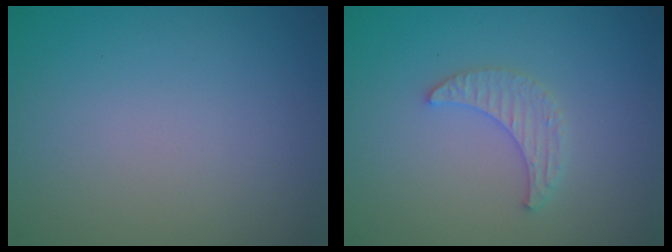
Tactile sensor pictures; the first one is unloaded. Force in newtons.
{"total": 2.2, "press": 2.2, "slide": 0.5}